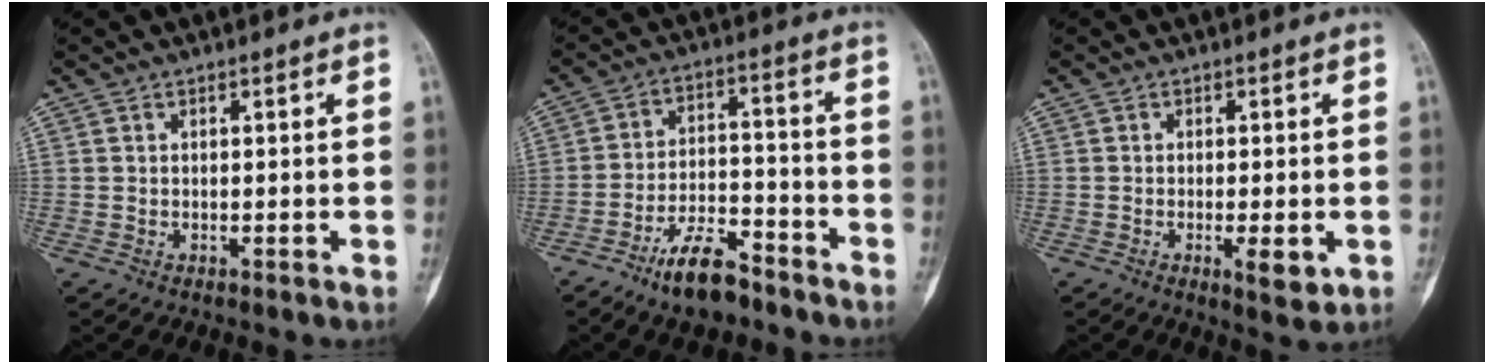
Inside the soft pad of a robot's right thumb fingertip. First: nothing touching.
{"total": 10.5, "force": [-7.6, 4.0, 6.0], "torque": [-0.097, 0.057, -0.137]}
{"total": 4.8, "force": [-1.4, 1.6, 4.3], "torque": [-0.061, -0.008, -0.018]}